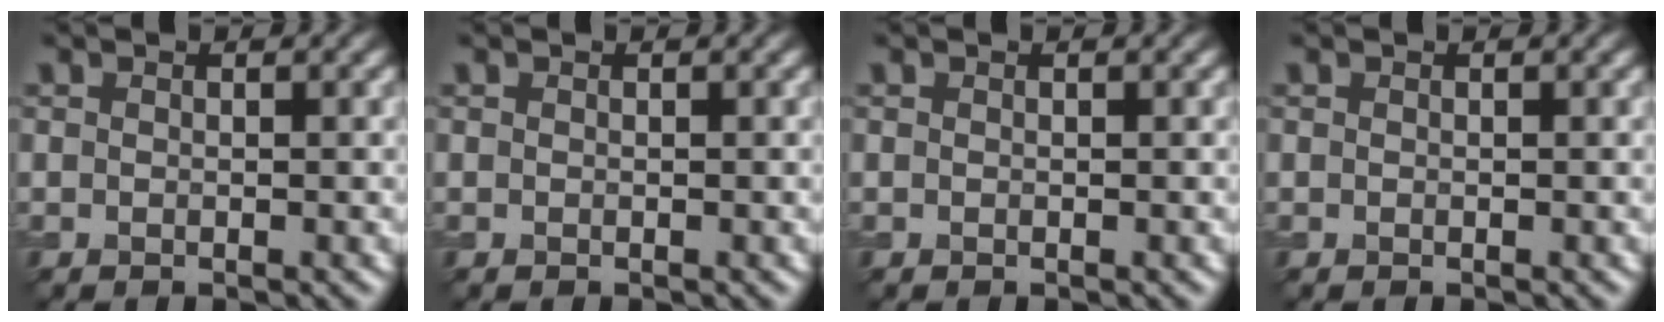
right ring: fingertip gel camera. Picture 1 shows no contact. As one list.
[{"total": 0.0}, {"total": 0.0}, {"total": 0.0}]